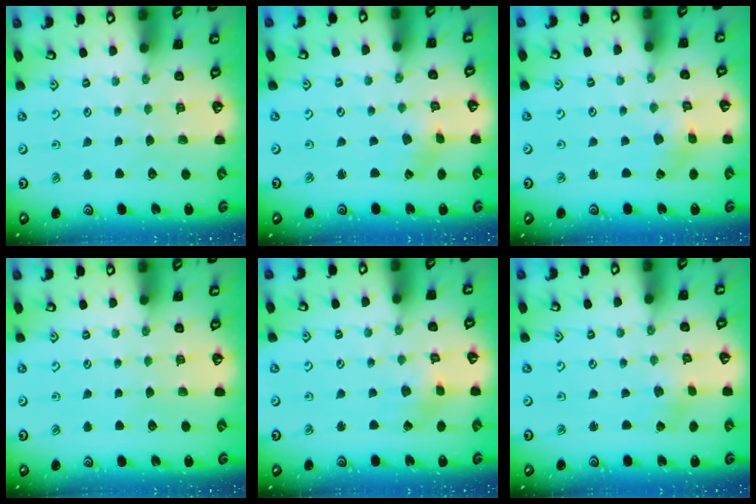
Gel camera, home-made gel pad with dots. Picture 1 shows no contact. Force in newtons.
{"total": 1.1, "press": 1.1, "slide": 0.2}
{"total": 1.5, "press": 1.5, "slide": 0.3}
{"total": 0.0}
{"total": 2.0, "press": 2.0, "slide": 0.3}
{"total": 0.7, "press": 0.6, "slide": 0.2}